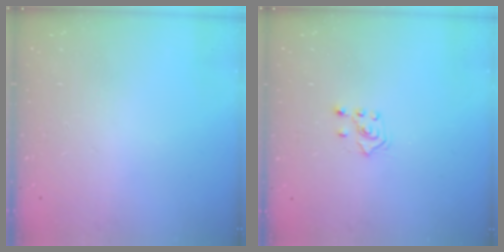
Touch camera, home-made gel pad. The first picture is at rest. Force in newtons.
{"total": 4.0, "press": 3.9, "slide": 1.0}